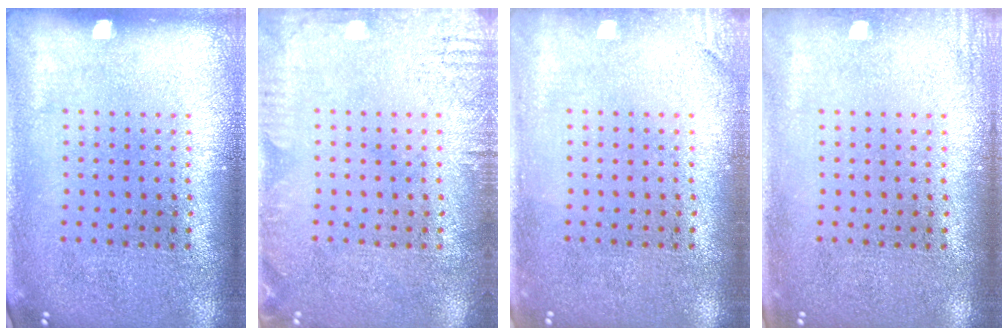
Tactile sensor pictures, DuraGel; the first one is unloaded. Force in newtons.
{"total": 1.9, "press": 1.9, "slide": 0.3}
{"total": 1.1, "press": 1.1, "slide": 0.3}
{"total": 0.9, "press": 0.9, "slide": 0.1}